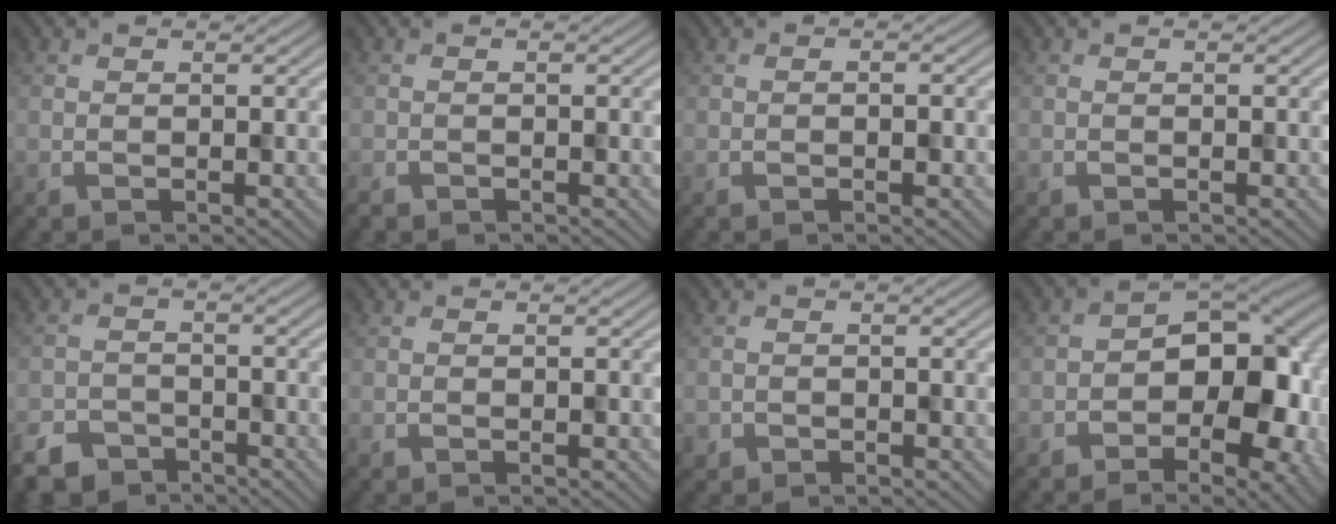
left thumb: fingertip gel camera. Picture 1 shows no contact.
{"total": 0.9, "force": [-0.8, 0.3, -0.2], "torque": [0.004, -0.001, -0.014]}
{"total": 0.7, "force": [-0.4, 0.2, 0.5], "torque": [-0.008, 0.002, -0.009]}
{"total": 0.0}
{"total": 4.9, "force": [-4.2, 2.3, 0.8], "torque": [-0.015, -0.005, -0.076]}
{"total": 0.0}
{"total": 0.9, "force": [-0.5, 0.7, -0.2], "torque": [0.006, -0.002, -0.008]}
{"total": 11.9, "force": [-2.2, 7.2, 9.1], "torque": [-0.096, 0.004, -0.043]}